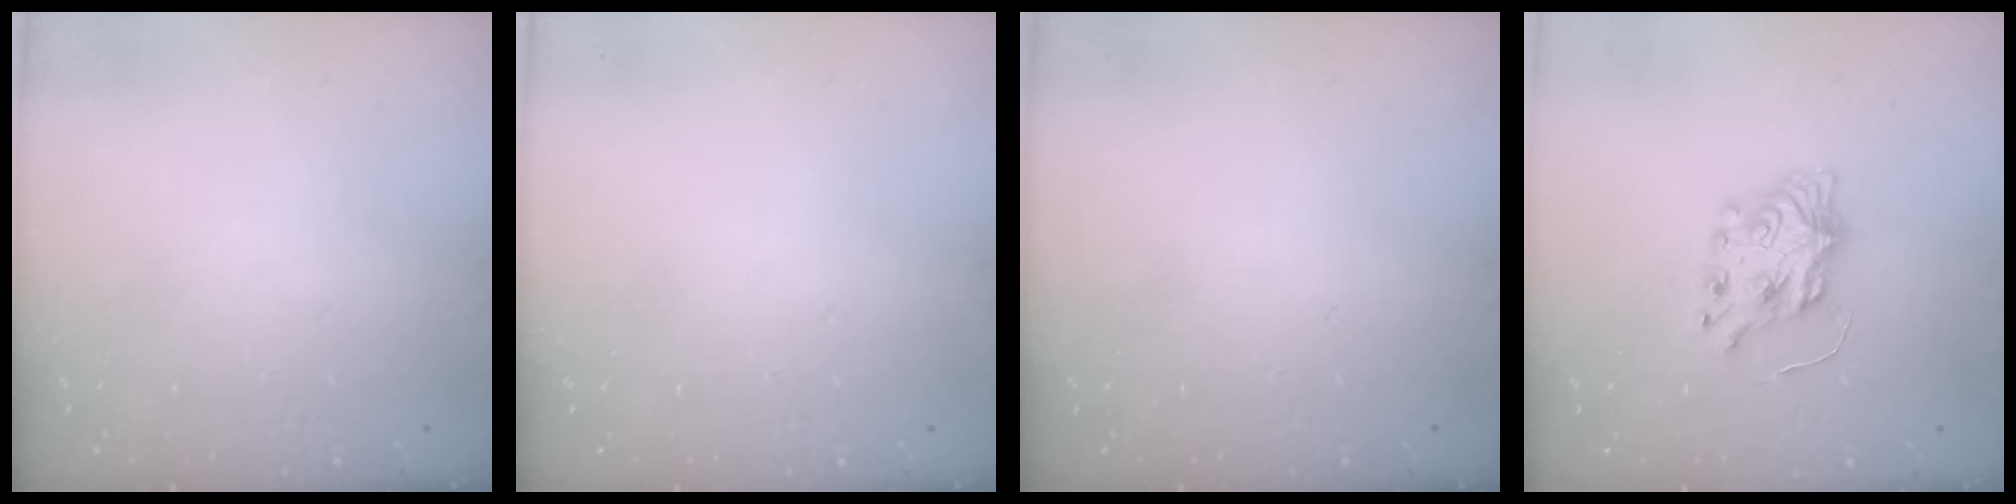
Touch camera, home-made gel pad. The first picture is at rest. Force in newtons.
{"total": 0.0}
{"total": 0.0}
{"total": 7.3, "press": 7.3, "slide": 0.3}